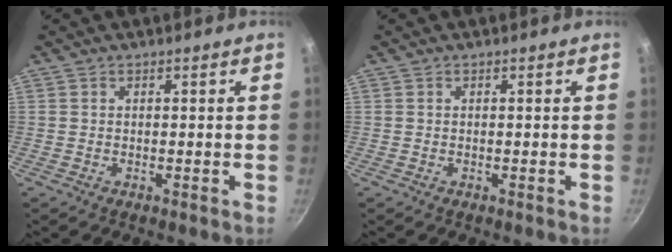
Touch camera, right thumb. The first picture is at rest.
{"total": 0.0}